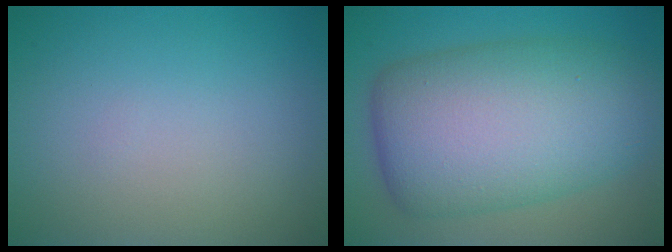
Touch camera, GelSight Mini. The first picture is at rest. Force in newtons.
{"total": 12.2, "press": 12.2, "slide": 0.2}